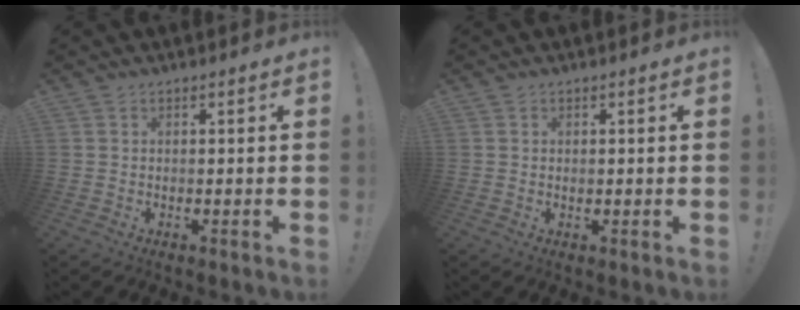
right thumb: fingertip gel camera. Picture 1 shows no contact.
{"total": 0.6, "force": [0.1, 0.6, 0.1], "torque": [-0.002, 0.002, 0.003]}